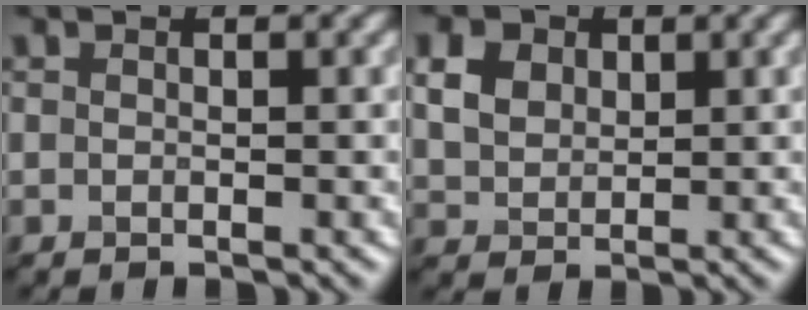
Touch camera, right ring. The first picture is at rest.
{"total": 2.8, "force": [1.6, 2.0, 1.0], "torque": [-0.056, 0.011, 0.055]}